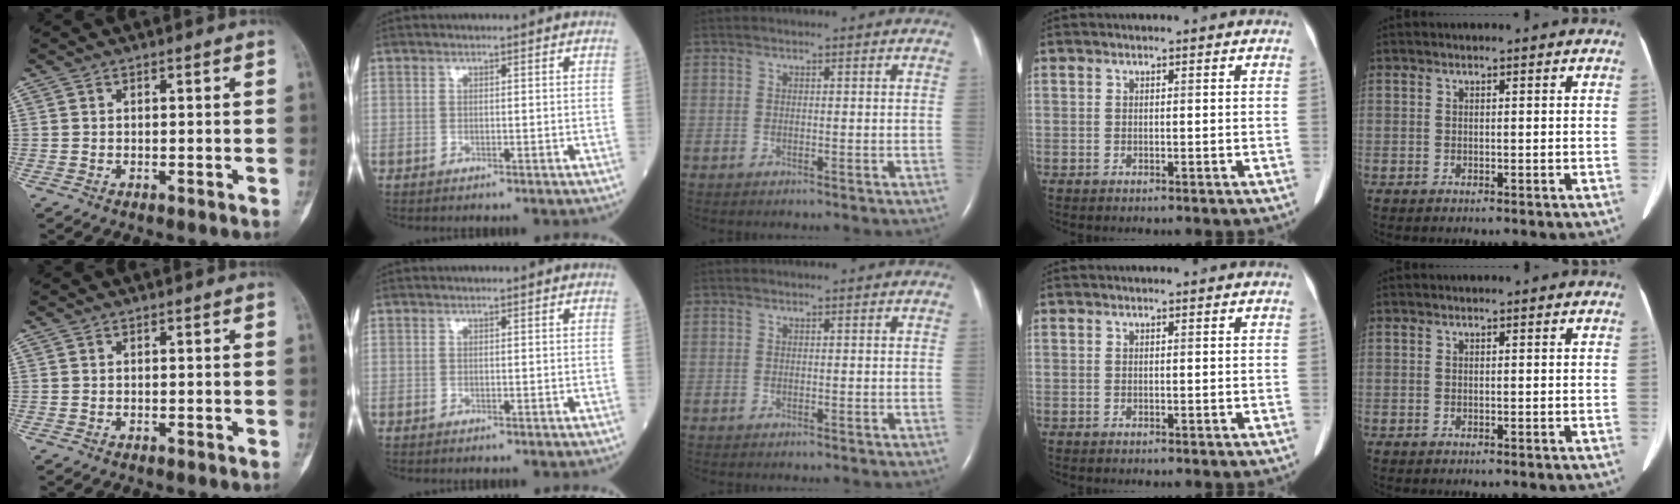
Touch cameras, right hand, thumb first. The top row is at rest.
{}